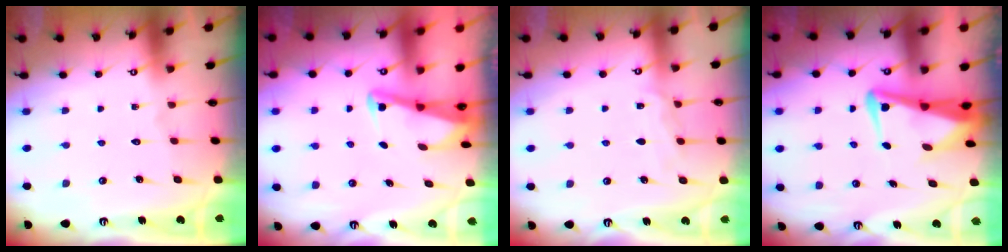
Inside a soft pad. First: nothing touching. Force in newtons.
{"total": 2.9, "press": 2.9, "slide": 0.4}
{"total": 5.7, "press": 5.7, "slide": 0.5}
{"total": 6.4, "press": 6.1, "slide": 1.9}